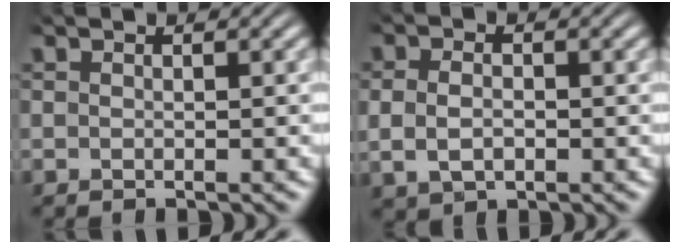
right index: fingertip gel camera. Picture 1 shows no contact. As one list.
[{"total": 2.7, "force": [0.0, 1.9, 1.9], "torque": [-0.042, 0.000, 0.005]}]